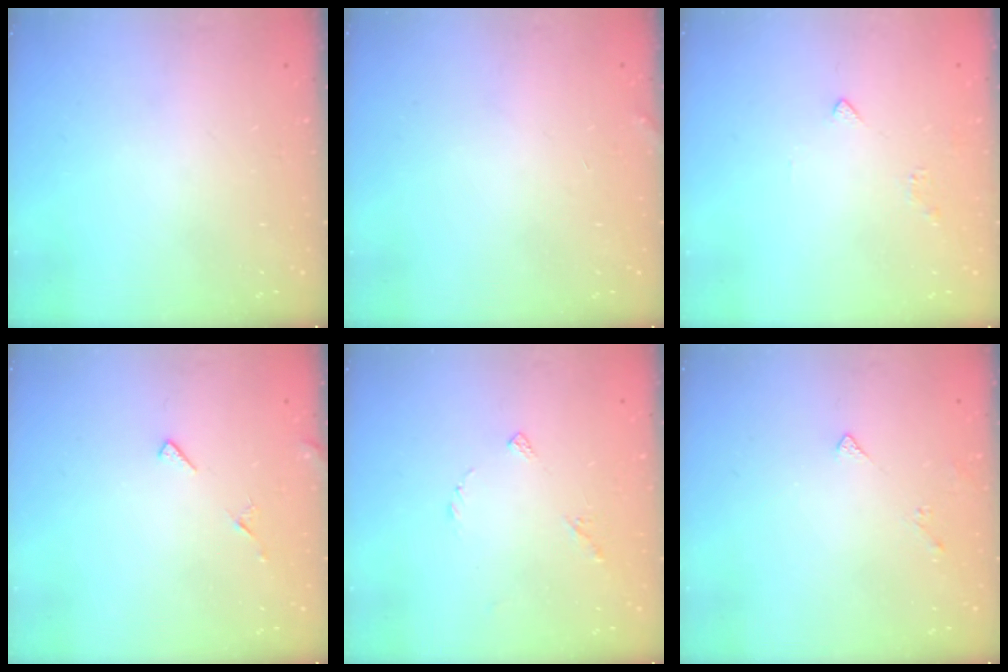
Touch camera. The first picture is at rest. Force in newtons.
{"total": 2.0, "press": 2.0, "slide": 0.2}
{"total": 2.4, "press": 2.3, "slide": 0.6}
{"total": 4.7, "press": 4.7, "slide": 0.3}
{"total": 4.8, "press": 4.8, "slide": 0.5}
{"total": 2.8, "press": 2.8, "slide": 0.5}